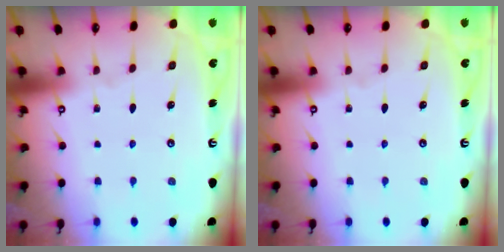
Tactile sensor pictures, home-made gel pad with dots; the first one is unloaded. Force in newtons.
{"total": 0.0}